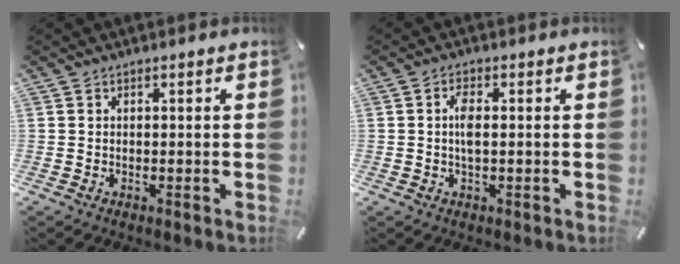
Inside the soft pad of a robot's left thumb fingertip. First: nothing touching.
{"total": 3.6, "force": [0.1, 1.2, 3.4], "torque": [-0.073, -0.001, -0.003]}